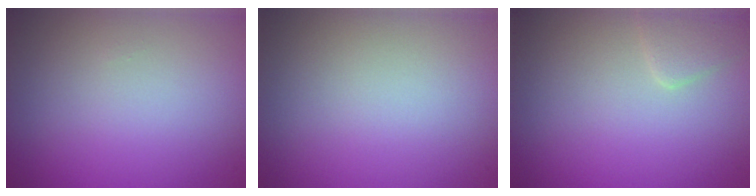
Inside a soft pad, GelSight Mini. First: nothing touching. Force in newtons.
{"total": 0.0}
{"total": 1.7, "press": 1.7, "slide": 0.1}